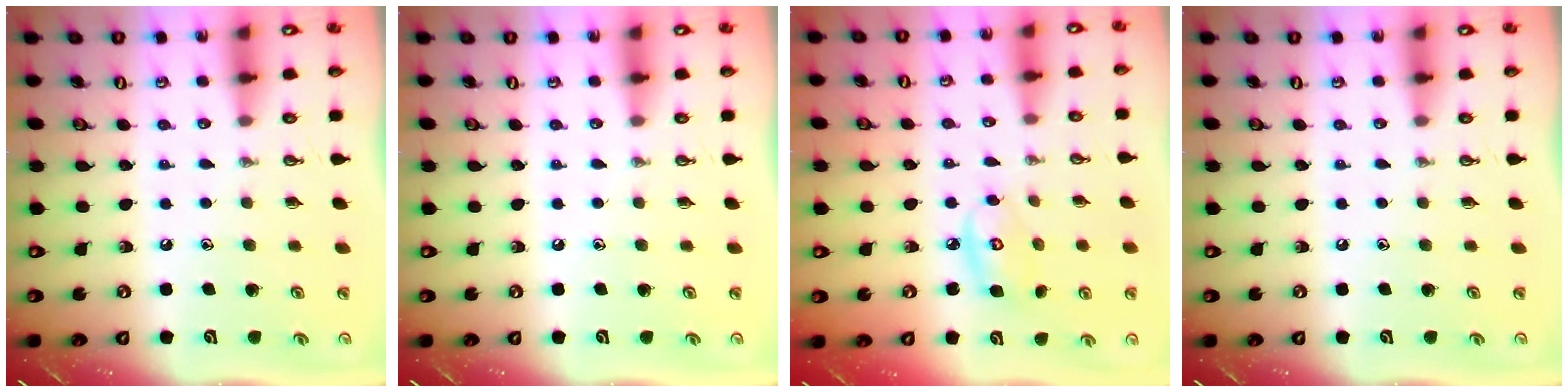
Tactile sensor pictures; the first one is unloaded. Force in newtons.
{"total": 0.0}
{"total": 6.7, "press": 6.7, "slide": 0.4}
{"total": 0.0}